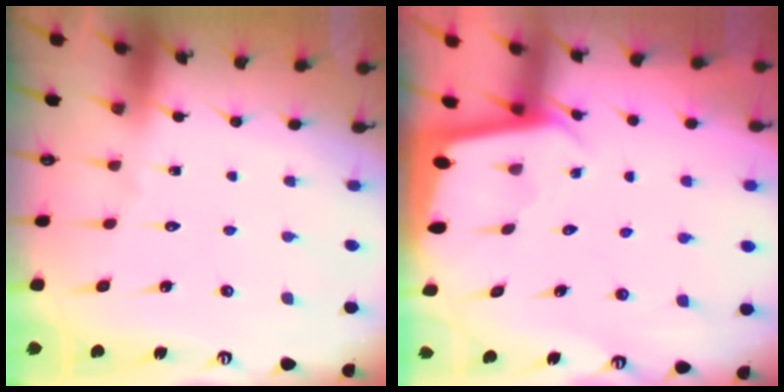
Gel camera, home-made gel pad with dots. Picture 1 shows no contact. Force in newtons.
{"total": 1.9, "press": 1.9, "slide": 0.1}